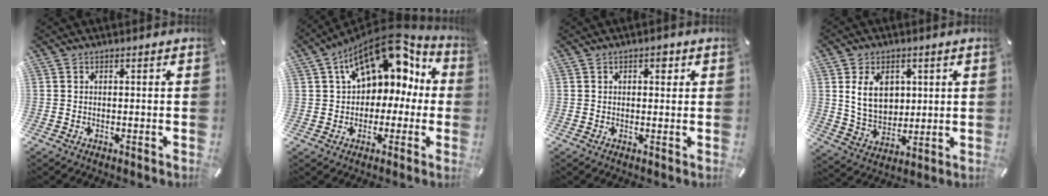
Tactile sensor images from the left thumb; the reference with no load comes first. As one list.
[{"total": 15.6, "force": [6.8, 10.1, 9.7], "torque": [-0.150, -0.033, 0.119]}, {"total": 2.4, "force": [0.9, 1.6, 1.5], "torque": [-0.010, -0.003, 0.008]}, {"total": 10.0, "force": [2.7, 7.8, 5.6], "torque": [-0.110, 0.000, 0.048]}]